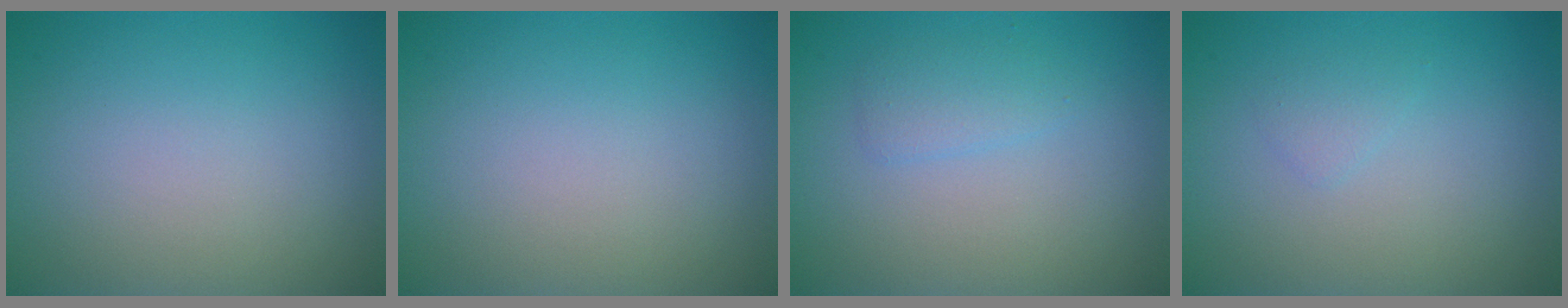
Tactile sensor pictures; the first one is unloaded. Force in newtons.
{"total": 0.0}
{"total": 1.4, "press": 1.4, "slide": 0.2}
{"total": 0.8, "press": 0.8, "slide": 0.1}